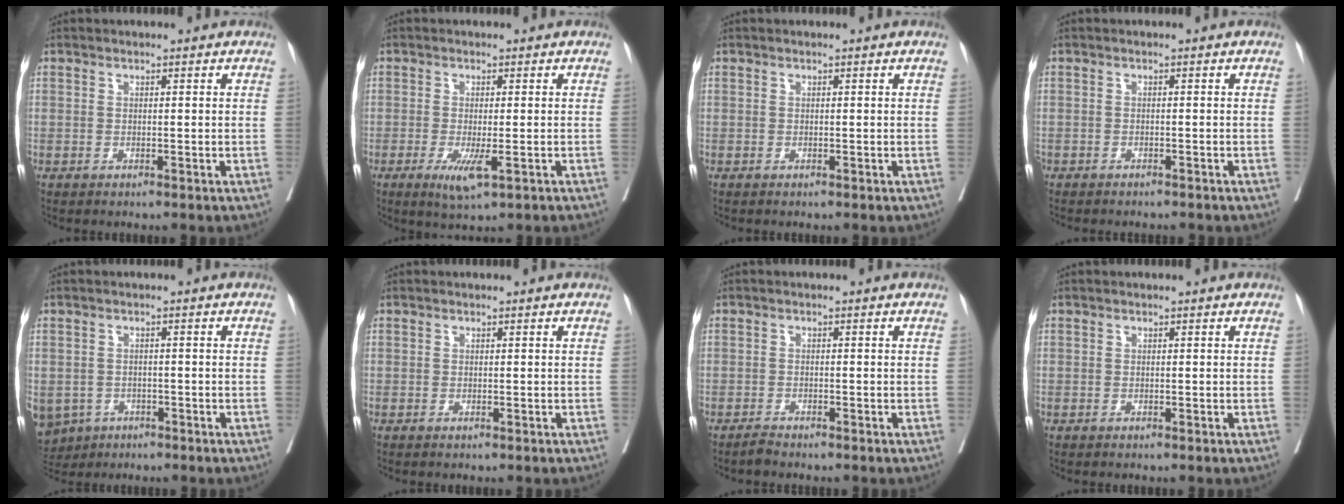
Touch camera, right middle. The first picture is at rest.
{"total": 4.4, "force": [-1.9, 0.6, 3.9], "torque": [-0.066, -0.012, -0.026]}
{"total": 0.0}
{"total": 3.7, "force": [-3.3, 1.3, 1.2], "torque": [-0.018, -0.005, -0.043]}
{"total": 9.9, "force": [-5.1, 7.9, 3.1], "torque": [-0.094, -0.008, -0.069]}
{"total": 0.0}
{"total": 1.1, "force": [-1.0, 0.0, 0.2], "torque": [-0.009, -0.003, -0.019]}
{"total": 0.0}